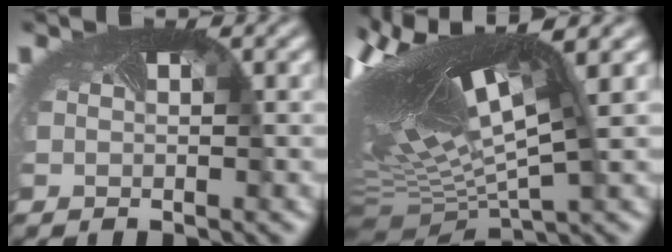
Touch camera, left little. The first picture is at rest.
{"total": 15.1, "force": [1.7, 5.7, 13.9], "torque": [-0.250, 0.007, 0.058]}